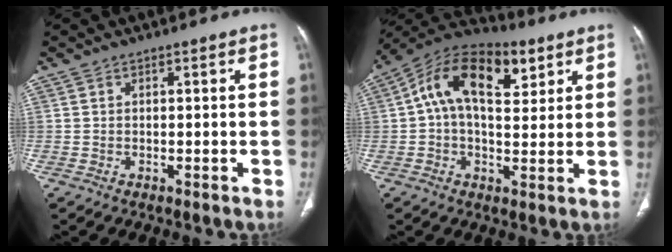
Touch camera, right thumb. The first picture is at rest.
{"total": 16.5, "force": [5.4, 9.0, 12.7], "torque": [-0.187, 0.016, 0.080]}